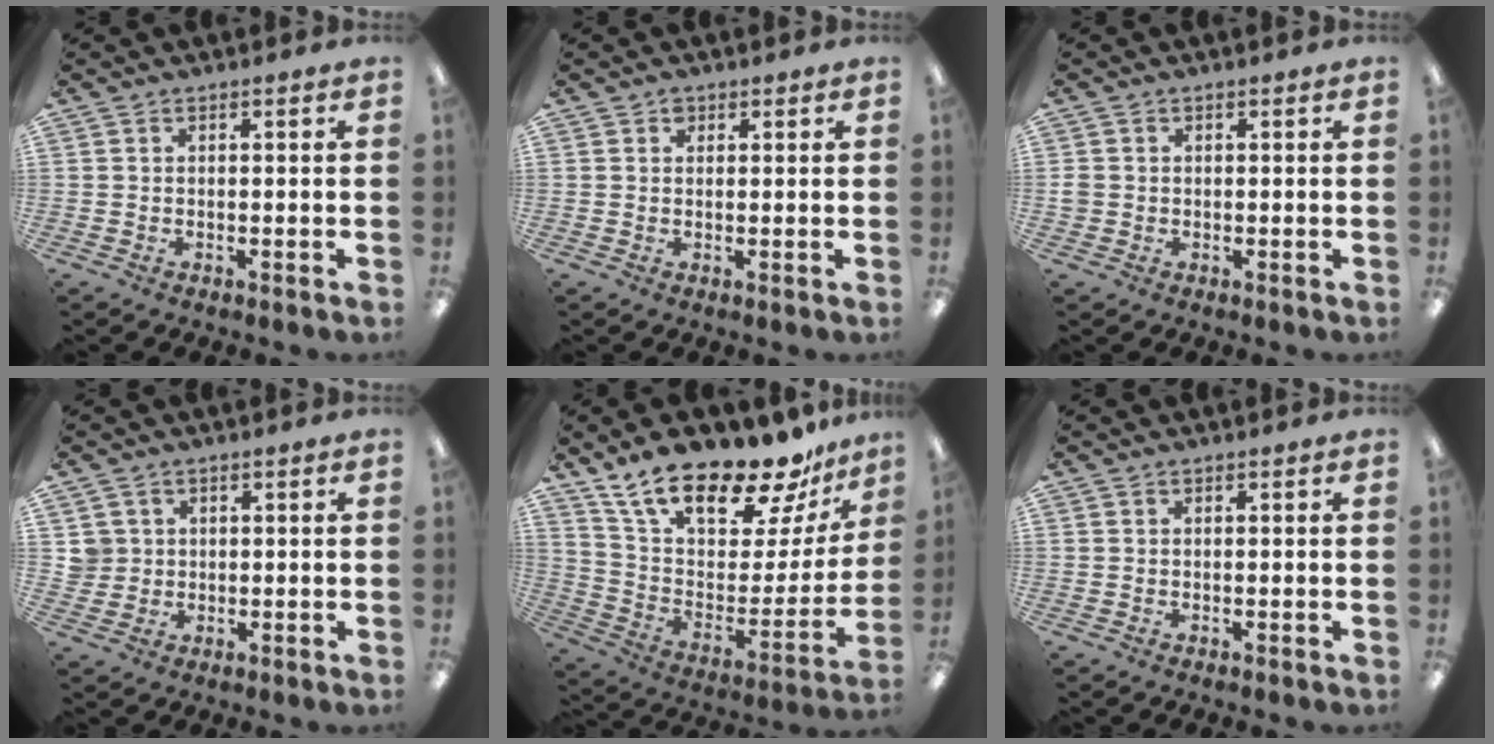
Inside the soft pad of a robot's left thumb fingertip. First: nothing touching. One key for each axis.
{"total": 1.3, "fx": 0.7, "fy": 1.0, "fz": 0.5, "tx": -0.004, "ty": -0.002, "tz": 0.012}
{"total": 1.6, "fx": 0.0, "fy": 1.5, "fz": 0.4, "tx": -0.007, "ty": 0.003, "tz": -0.002}
{"total": 3.6, "fx": 0.9, "fy": 3.5, "fz": 0.2, "tx": -0.007, "ty": 0.003, "tz": 0.016}
{"total": 23.1, "fx": 19.1, "fy": 6.9, "fz": 11.0, "tx": -0.193, "ty": -0.135, "tz": 0.332}
{"total": 0.0}